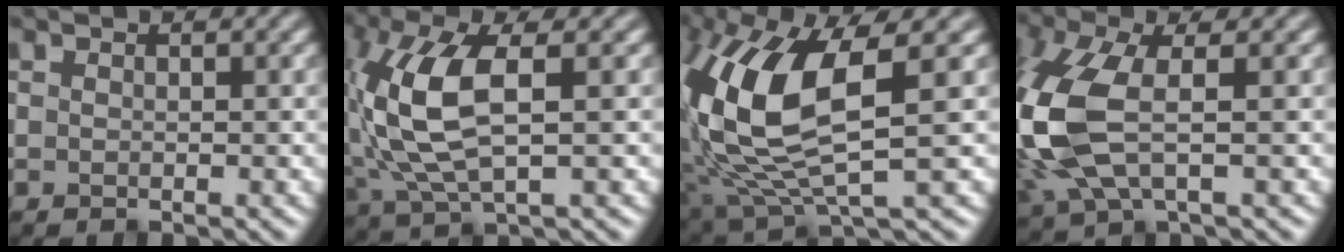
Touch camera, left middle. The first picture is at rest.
{"total": 8.3, "force": [0.6, 3.6, 7.5], "torque": [-0.178, 0.004, 0.013]}
{"total": 10.7, "force": [1.9, 3.8, 9.8], "torque": [-0.218, -0.004, 0.044]}
{"total": 8.9, "force": [-0.3, 4.5, 7.7], "torque": [-0.216, -0.009, -0.007]}